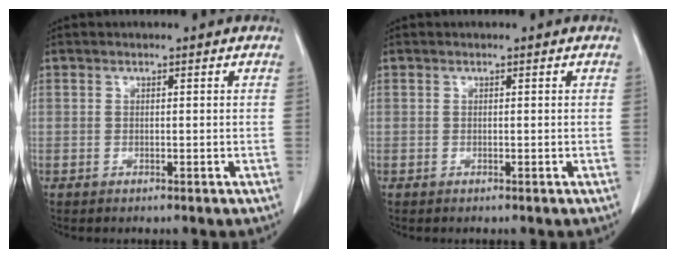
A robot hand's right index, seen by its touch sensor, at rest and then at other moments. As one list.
[{"total": 0.0}]